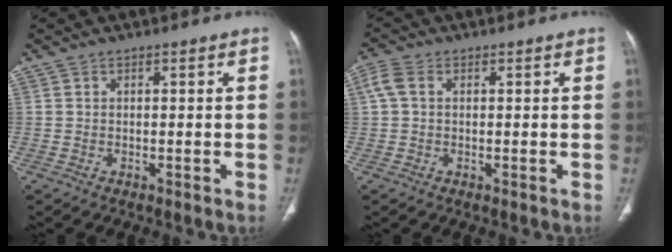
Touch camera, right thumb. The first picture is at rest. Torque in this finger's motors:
{"motor_torque": [0.09, 0.09, 0.47, 0.02, 0.02]}